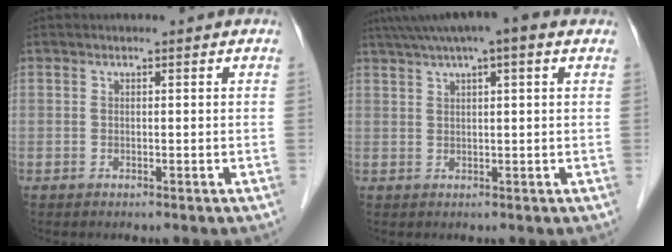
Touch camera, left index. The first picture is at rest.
{"total": 8.7, "force": [5.7, 1.0, 6.4], "torque": [-0.106, 0.044, 0.086]}